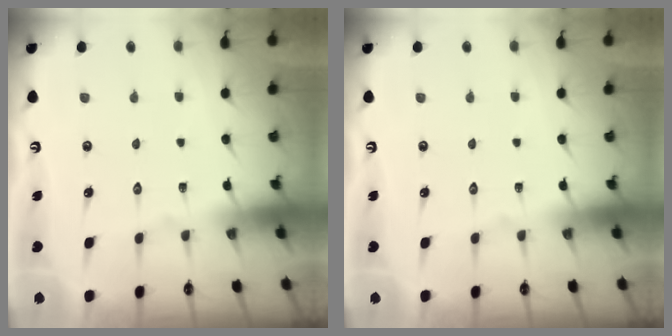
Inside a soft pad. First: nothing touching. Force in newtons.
{"total": 0.0}